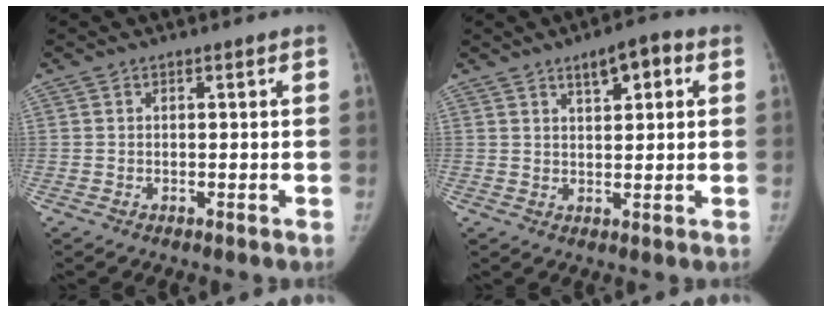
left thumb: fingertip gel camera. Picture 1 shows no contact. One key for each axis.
{"total": 5.8, "fx": 2.8, "fy": 2.3, "fz": 4.5, "tx": -0.050, "ty": -0.005, "tz": 0.038}